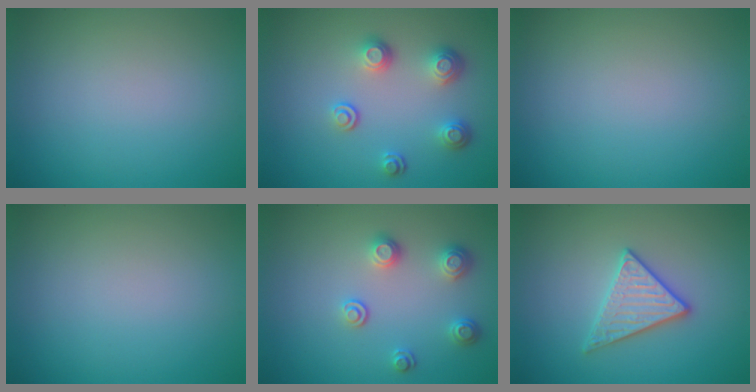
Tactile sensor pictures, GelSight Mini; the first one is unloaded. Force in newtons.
{"total": 3.3, "press": 2.6, "slide": 2.0}
{"total": 0.0}
{"total": 0.0}
{"total": 2.3, "press": 2.3, "slide": 0.6}
{"total": 2.9, "press": 2.8, "slide": 0.7}